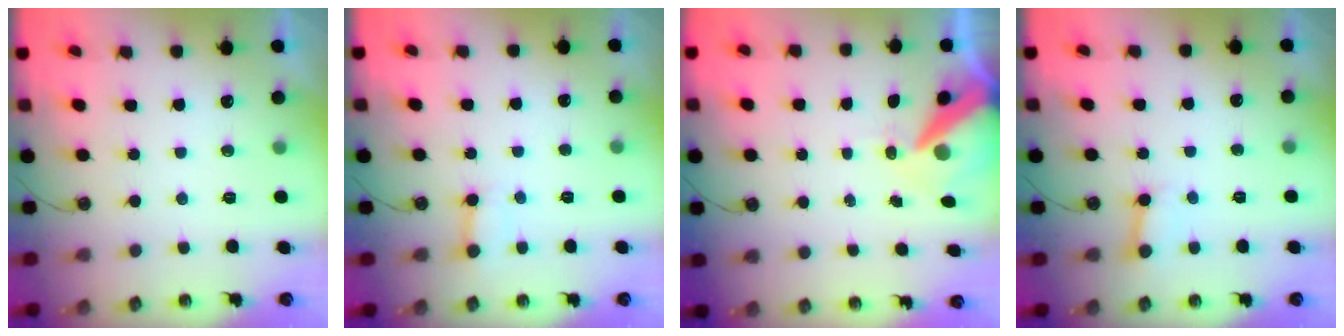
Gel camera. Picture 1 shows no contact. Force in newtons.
{"total": 3.3, "press": 3.3, "slide": 0.4}
{"total": 11.1, "press": 11.0, "slide": 1.4}
{"total": 2.8, "press": 2.8, "slide": 0.5}